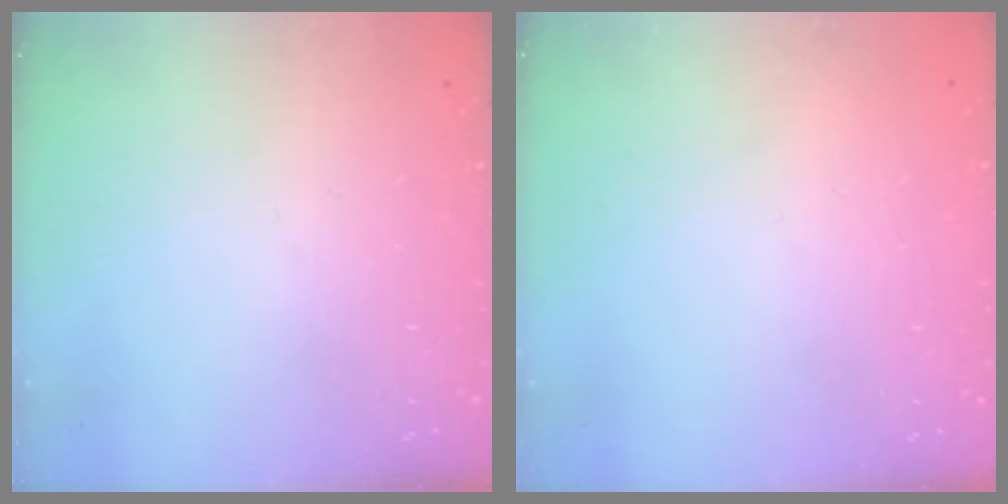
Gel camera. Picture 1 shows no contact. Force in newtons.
{"total": 2.3, "press": 2.3, "slide": 0.1}